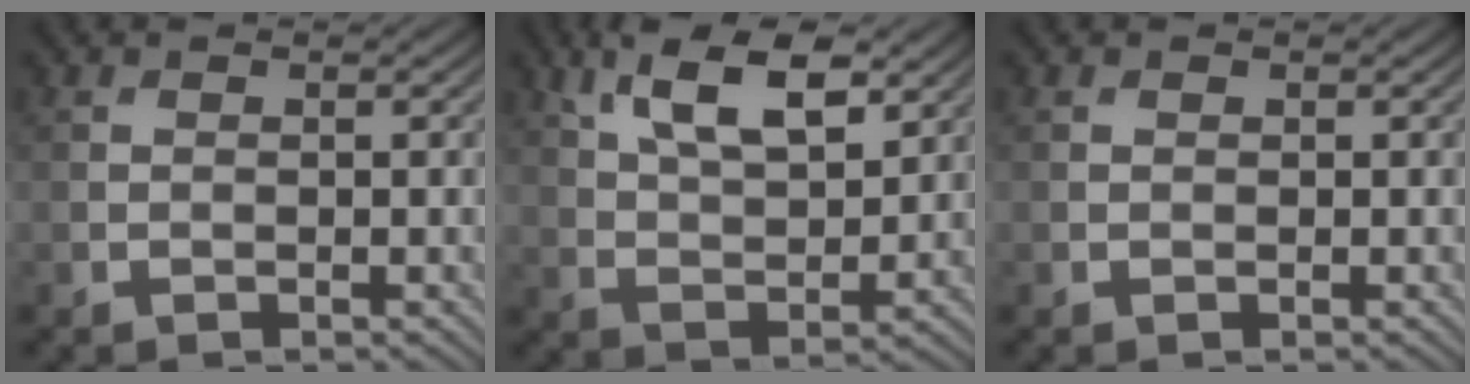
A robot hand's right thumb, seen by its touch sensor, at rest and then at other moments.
{"total": 9.9, "force": [5.3, 4.1, 7.3], "torque": [-0.146, 0.003, 0.098]}
{"total": 0.0}